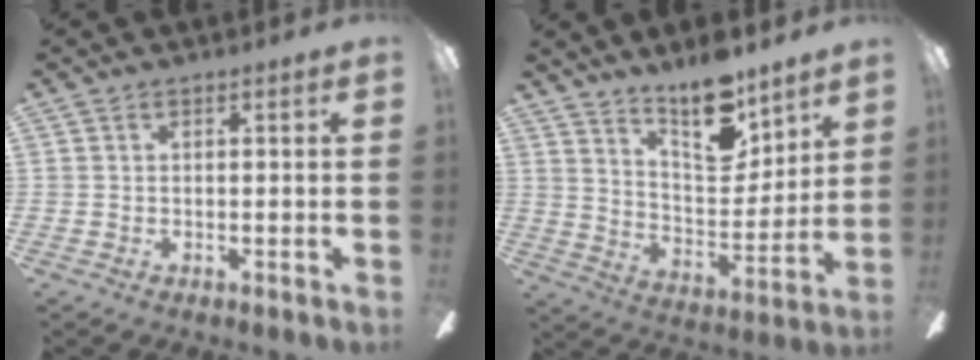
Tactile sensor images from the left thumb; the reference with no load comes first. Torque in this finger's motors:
{"motor_torque": [0.53, 0.23, 1.13, -1.63, 0.09]}